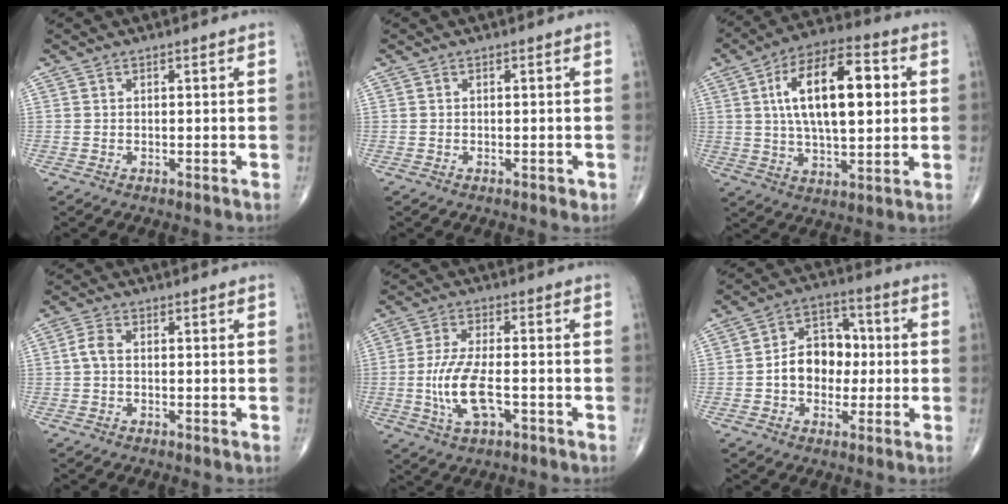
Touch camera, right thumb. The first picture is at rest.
{"total": 0.9, "force": [-0.3, 0.5, 0.7], "torque": [-0.007, 0.000, -0.005]}
{"total": 18.5, "force": [3.6, 8.4, 16.1], "torque": [-0.253, 0.012, 0.057]}
{"total": 2.5, "force": [-0.1, 1.4, 2.0], "torque": [-0.044, 0.005, -0.007]}
{"total": 9.6, "force": [-2.2, 3.9, 8.4], "torque": [-0.180, 0.008, -0.041]}
{"total": 10.6, "force": [-0.7, 8.0, 6.9], "torque": [-0.072, 0.032, -0.021]}